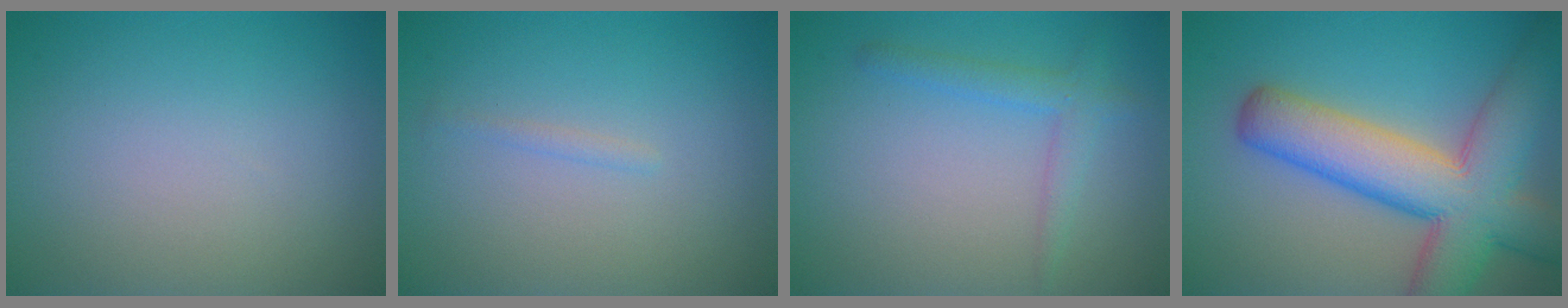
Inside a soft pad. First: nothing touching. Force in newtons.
{"total": 0.6, "press": 0.6, "slide": 0.0}
{"total": 2.2, "press": 2.2, "slide": 0.0}
{"total": 10.8, "press": 10.8, "slide": 0.5}